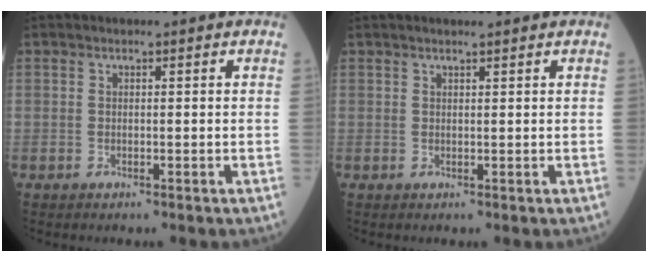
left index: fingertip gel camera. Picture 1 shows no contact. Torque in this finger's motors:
{"motor_torque": [0.87, -1.27, 0.09, 0.02]}